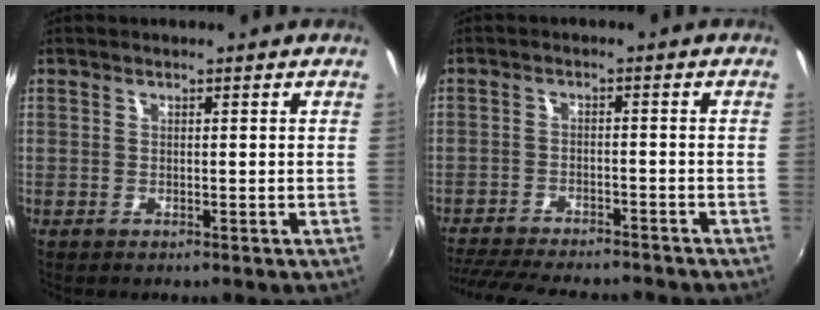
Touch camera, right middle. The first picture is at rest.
{"total": 15.9, "force": [-13.9, 3.6, 6.9], "torque": [-0.151, -0.025, -0.208]}